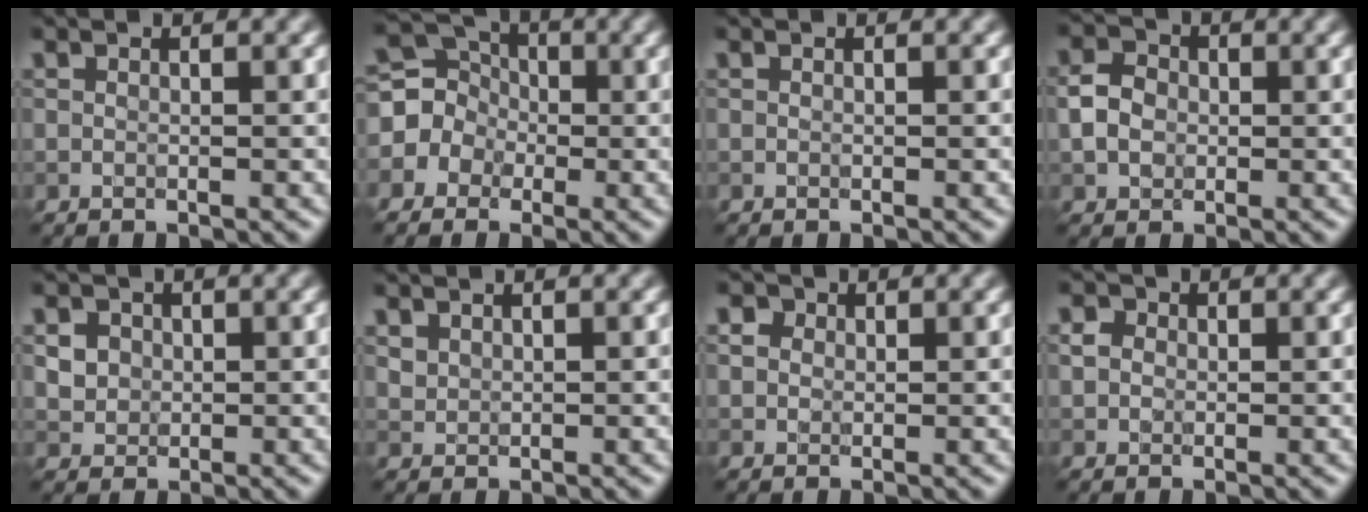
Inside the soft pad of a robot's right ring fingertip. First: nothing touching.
{"total": 4.3, "force": [-0.8, 4.1, 1.1], "torque": [-0.006, 0.017, -0.037]}
{"total": 0.0}
{"total": 2.7, "force": [-0.2, 2.3, 1.5], "torque": [-0.029, 0.006, -0.010]}
{"total": 2.5, "force": [0.8, 2.2, 1.0], "torque": [-0.024, 0.003, 0.021]}
{"total": 1.0, "force": [0.7, 0.7, 0.2], "torque": [-0.003, 0.000, 0.018]}
{"total": 2.9, "force": [1.6, 2.1, 1.2], "torque": [-0.022, 0.010, 0.012]}
{"total": 1.8, "force": [0.6, 1.5, 0.7], "torque": [-0.015, 0.008, -0.002]}